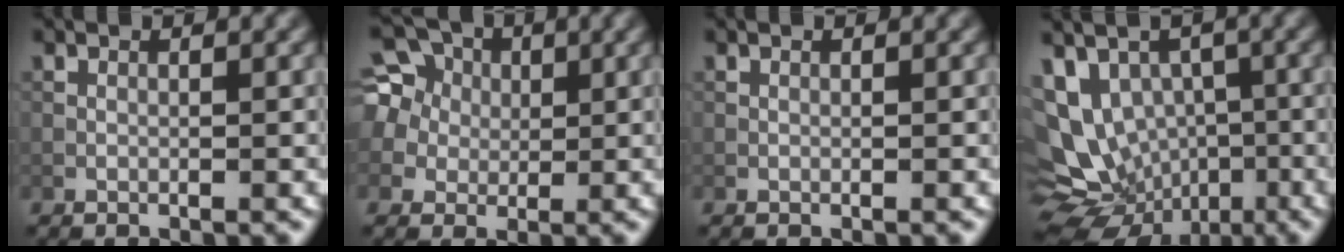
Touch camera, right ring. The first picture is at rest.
{"total": 9.2, "force": [3.2, 7.7, 4.1], "torque": [-0.112, 0.031, 0.043]}
{"total": 0.0}
{"total": 12.5, "force": [-2.1, 10.6, 6.2], "torque": [-0.125, 0.006, -0.028]}